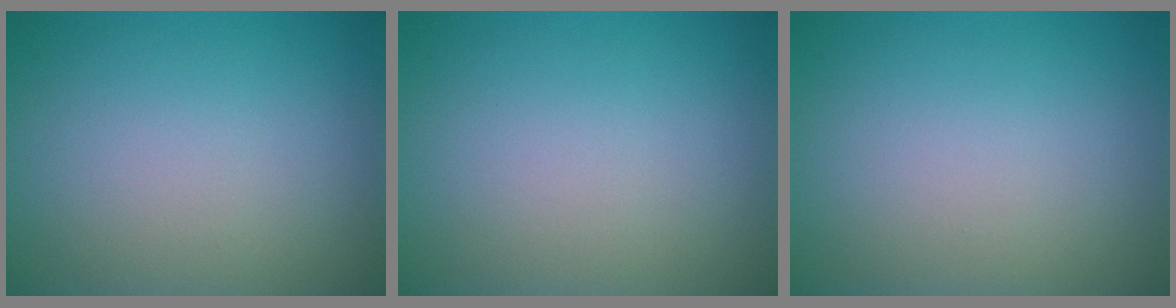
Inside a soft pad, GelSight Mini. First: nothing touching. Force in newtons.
{"total": 0.0}
{"total": 0.0}